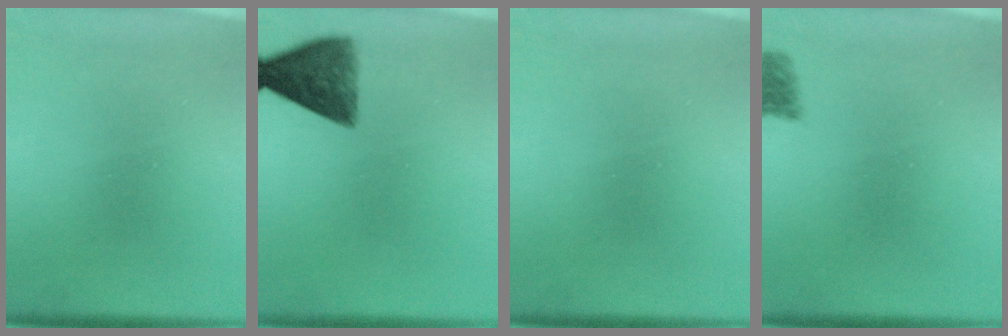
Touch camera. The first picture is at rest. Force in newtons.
{"total": 7.3}
{"total": 0.0}
{"total": 2.7}